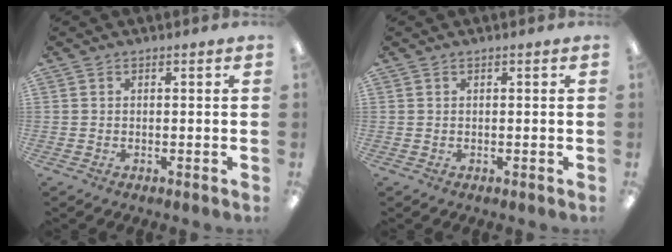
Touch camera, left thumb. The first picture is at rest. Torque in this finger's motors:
{"motor_torque": [-0.02, 0.02, -0.01, 0.01, 0.00]}